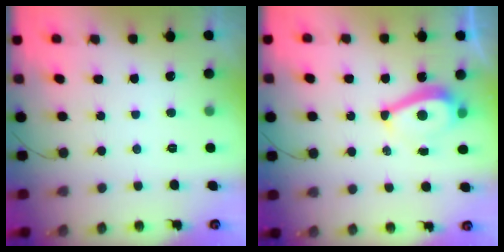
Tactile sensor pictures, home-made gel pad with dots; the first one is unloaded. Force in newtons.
{"total": 6.9, "press": 6.5, "slide": 2.4}